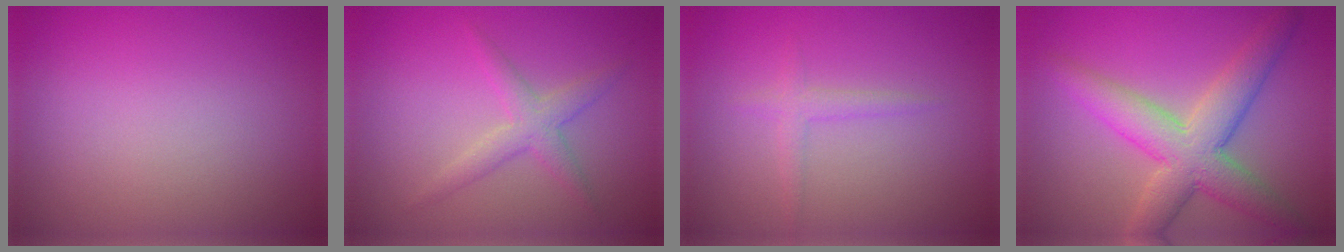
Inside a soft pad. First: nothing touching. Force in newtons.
{"total": 2.4, "press": 2.4, "slide": 0.0}
{"total": 1.4, "press": 1.4, "slide": 0.1}
{"total": 6.7, "press": 6.7, "slide": 0.2}